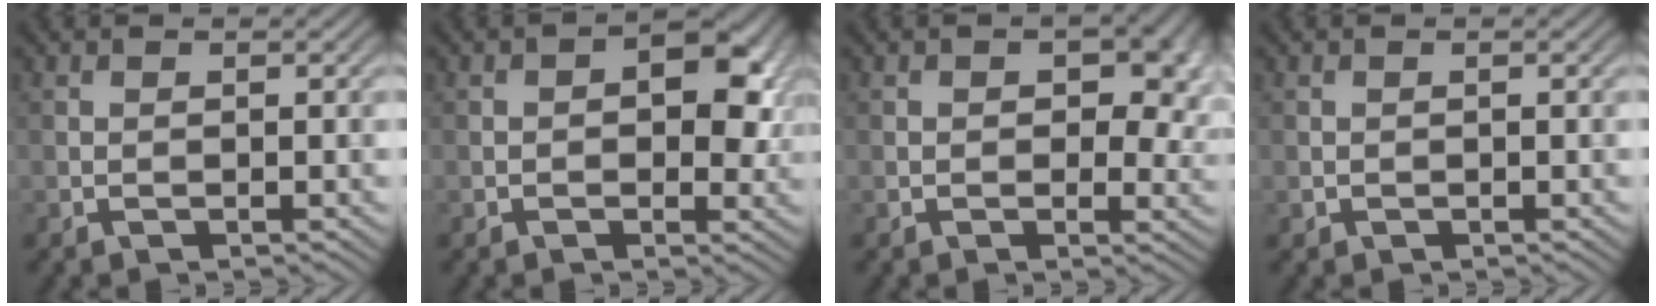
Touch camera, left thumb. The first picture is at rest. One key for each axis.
{"total": 6.3, "fx": 0.9, "fy": 3.7, "fz": 5.0, "tx": -0.056, "ty": 0.000, "tz": 0.010}
{"total": 6.0, "fx": 0.9, "fy": 3.6, "fz": 4.6, "tx": -0.046, "ty": -0.007, "tz": 0.012}
{"total": 0.5, "fx": -0.2, "fy": 0.4, "fz": 0.2, "tx": -0.005, "ty": -0.004, "tz": -0.004}